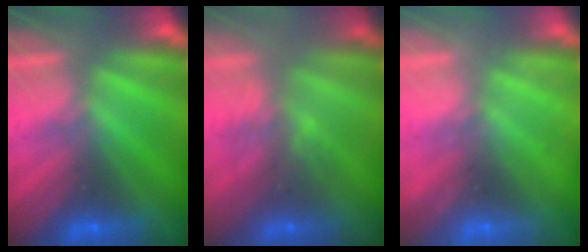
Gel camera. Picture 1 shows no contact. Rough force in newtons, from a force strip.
{"total": 2.9}
{"total": 2.4}